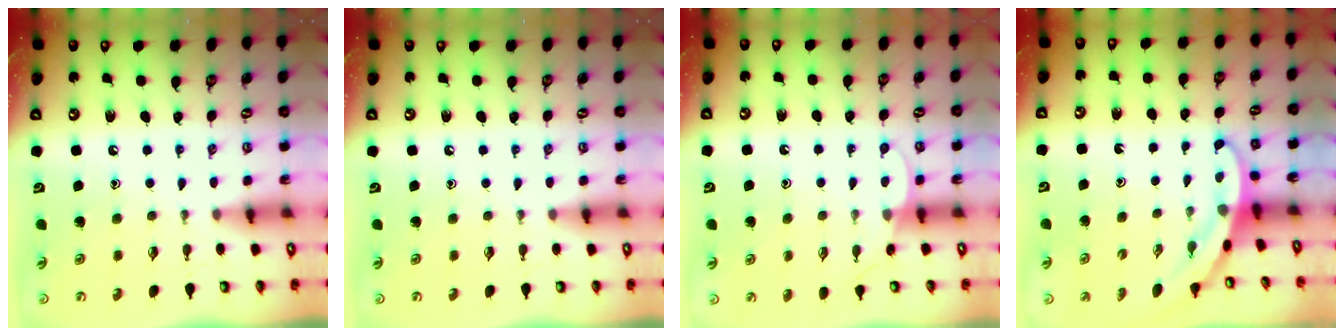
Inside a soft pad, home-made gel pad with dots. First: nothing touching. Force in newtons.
{"total": 0.0}
{"total": 4.0, "press": 4.0, "slide": 0.4}
{"total": 3.4, "press": 3.4, "slide": 0.1}